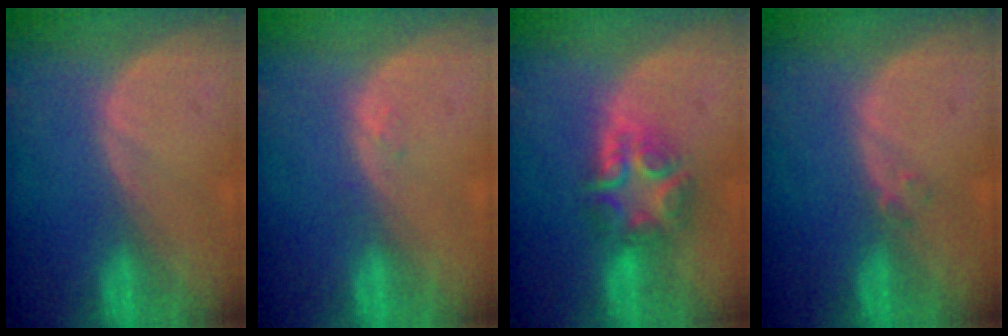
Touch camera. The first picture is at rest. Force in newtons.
{"total": 0.9, "press": 0.8, "slide": 0.4}
{"total": 7.6, "press": 6.5, "slide": 3.9}
{"total": 1.0, "press": 1.0, "slide": 0.2}